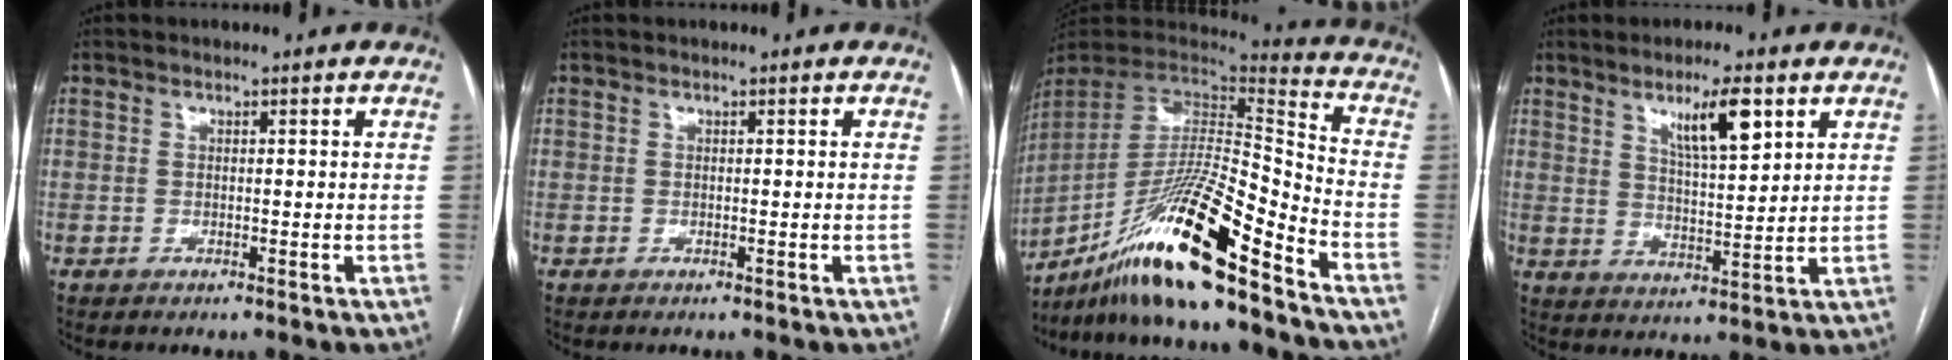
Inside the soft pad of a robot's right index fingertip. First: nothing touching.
{"total": 0.0}
{"total": 21.5, "force": [-15.3, 0.6, 15.1], "torque": [-0.299, -0.021, -0.283]}
{"total": 8.0, "force": [4.4, 1.4, 6.5], "torque": [-0.114, -0.004, 0.078]}